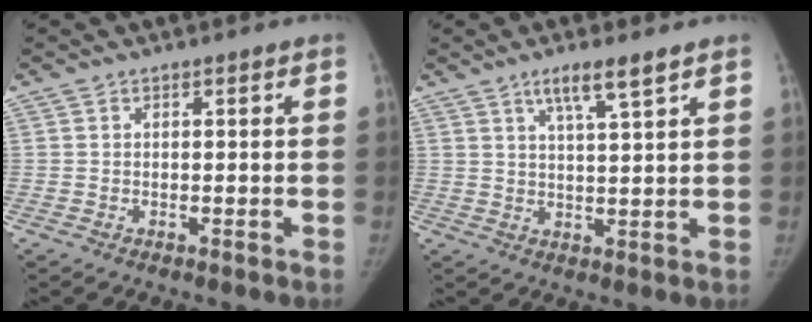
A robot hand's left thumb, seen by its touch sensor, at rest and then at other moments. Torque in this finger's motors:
{"motor_torque": [-0.12, -0.20, 0.52, -0.40, 0.00]}